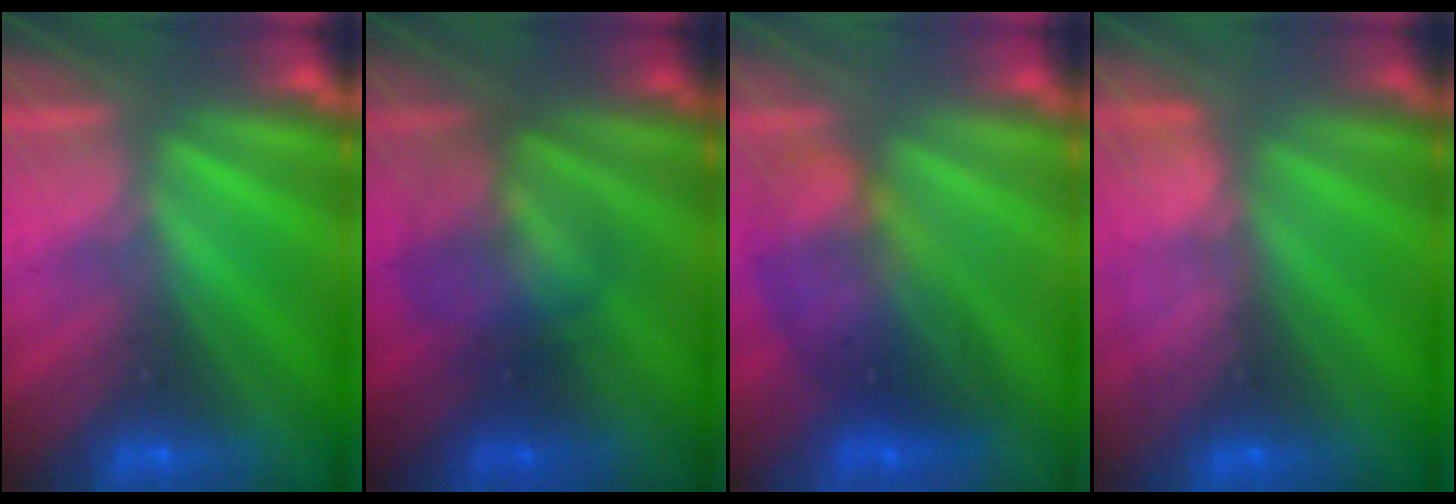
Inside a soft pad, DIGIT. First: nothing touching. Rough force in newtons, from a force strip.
{"total": 2.3}
{"total": 7.5}
{"total": 8.3}